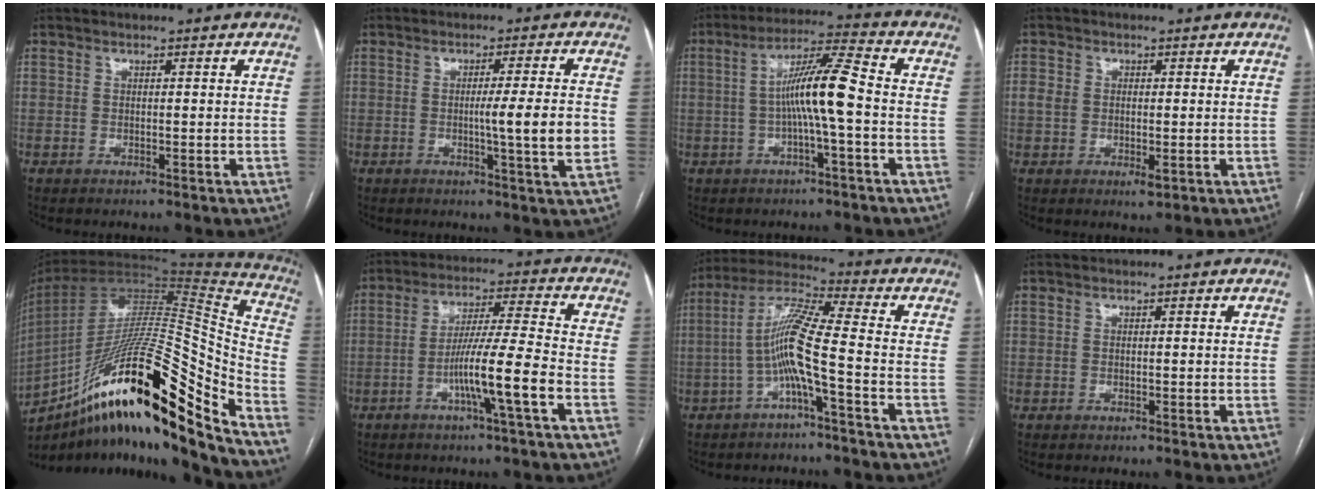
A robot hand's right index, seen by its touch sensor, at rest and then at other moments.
{"total": 7.1, "force": [-0.9, -0.9, 6.9], "torque": [-0.102, -0.010, -0.013]}
{"total": 9.4, "force": [-1.1, -0.1, 9.3], "torque": [-0.170, 0.018, -0.025]}
{"total": 3.7, "force": [-0.1, 2.5, 2.7], "torque": [-0.051, 0.005, 0.005]}
{"total": 30.2, "force": [-17.8, 3.9, 24.0], "torque": [-0.380, -0.004, -0.306]}
{"total": 9.9, "force": [-3.8, -1.1, 9.1], "torque": [-0.166, 0.003, -0.068]}
{"total": 9.2, "force": [-2.5, -0.4, 8.9], "torque": [-0.180, 0.020, -0.053]}
{"total": 0.0}